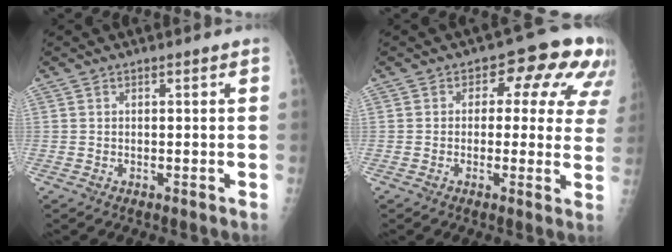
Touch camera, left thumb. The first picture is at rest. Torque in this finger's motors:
{"motor_torque": [-0.03, 0.45, 0.17, 0.19, 0.10]}